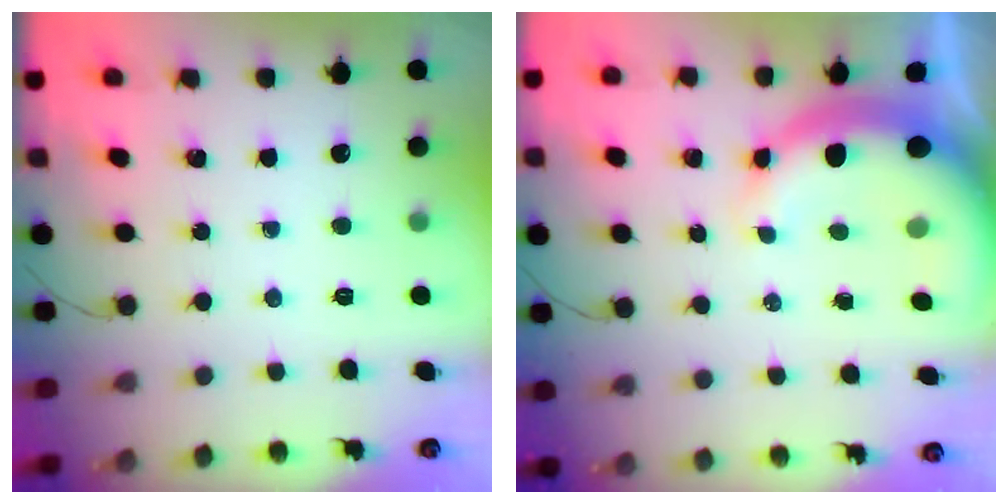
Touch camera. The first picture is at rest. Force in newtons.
{"total": 11.6, "press": 11.4, "slide": 2.3}